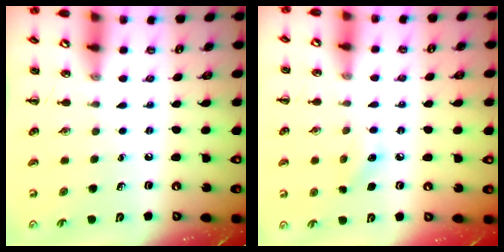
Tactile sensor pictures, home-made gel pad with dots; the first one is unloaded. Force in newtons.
{"total": 5.8, "press": 5.6, "slide": 1.3}